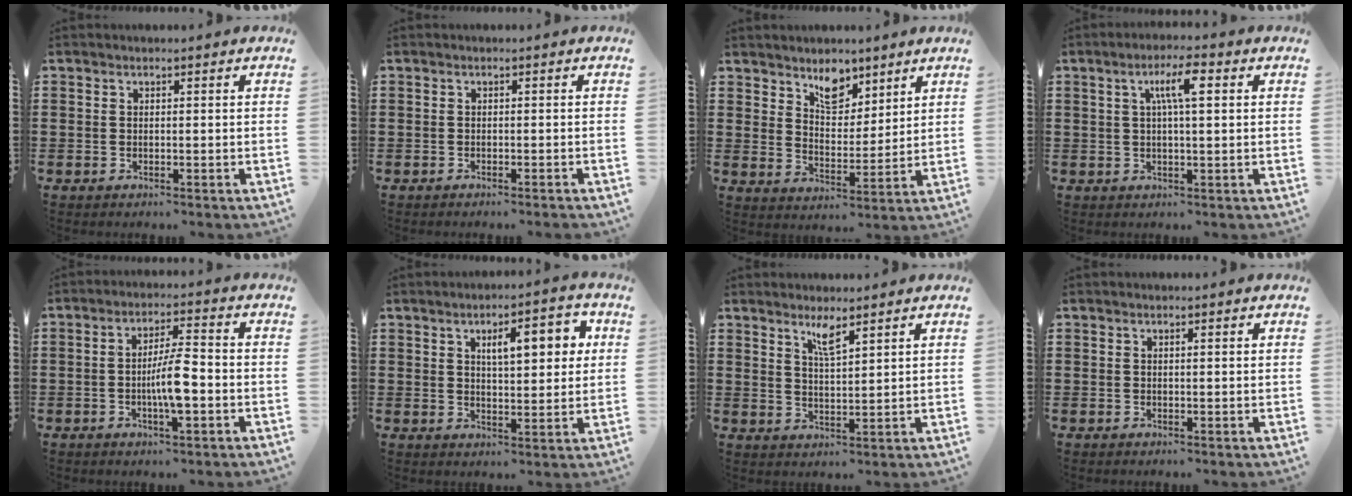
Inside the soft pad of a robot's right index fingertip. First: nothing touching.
{"total": 0.7, "force": [-0.6, -0.2, 0.2], "torque": [-0.004, -0.003, -0.013]}
{"total": 6.4, "force": [4.8, 3.3, 2.8], "torque": [-0.049, -0.010, 0.084]}
{"total": 5.2, "force": [1.4, 1.0, 4.9], "torque": [-0.099, 0.009, 0.019]}
{"total": 6.3, "force": [-1.5, 1.3, 6.0], "torque": [-0.115, -0.001, -0.032]}
{"total": 7.2, "force": [2.6, 2.4, 6.2], "torque": [-0.094, -0.004, 0.035]}
{"total": 3.5, "force": [2.6, 0.5, 2.3], "torque": [-0.052, 0.004, 0.046]}
{"total": 0.5, "force": [0.2, 0.0, 0.5], "torque": [-0.009, -0.001, 0.005]}